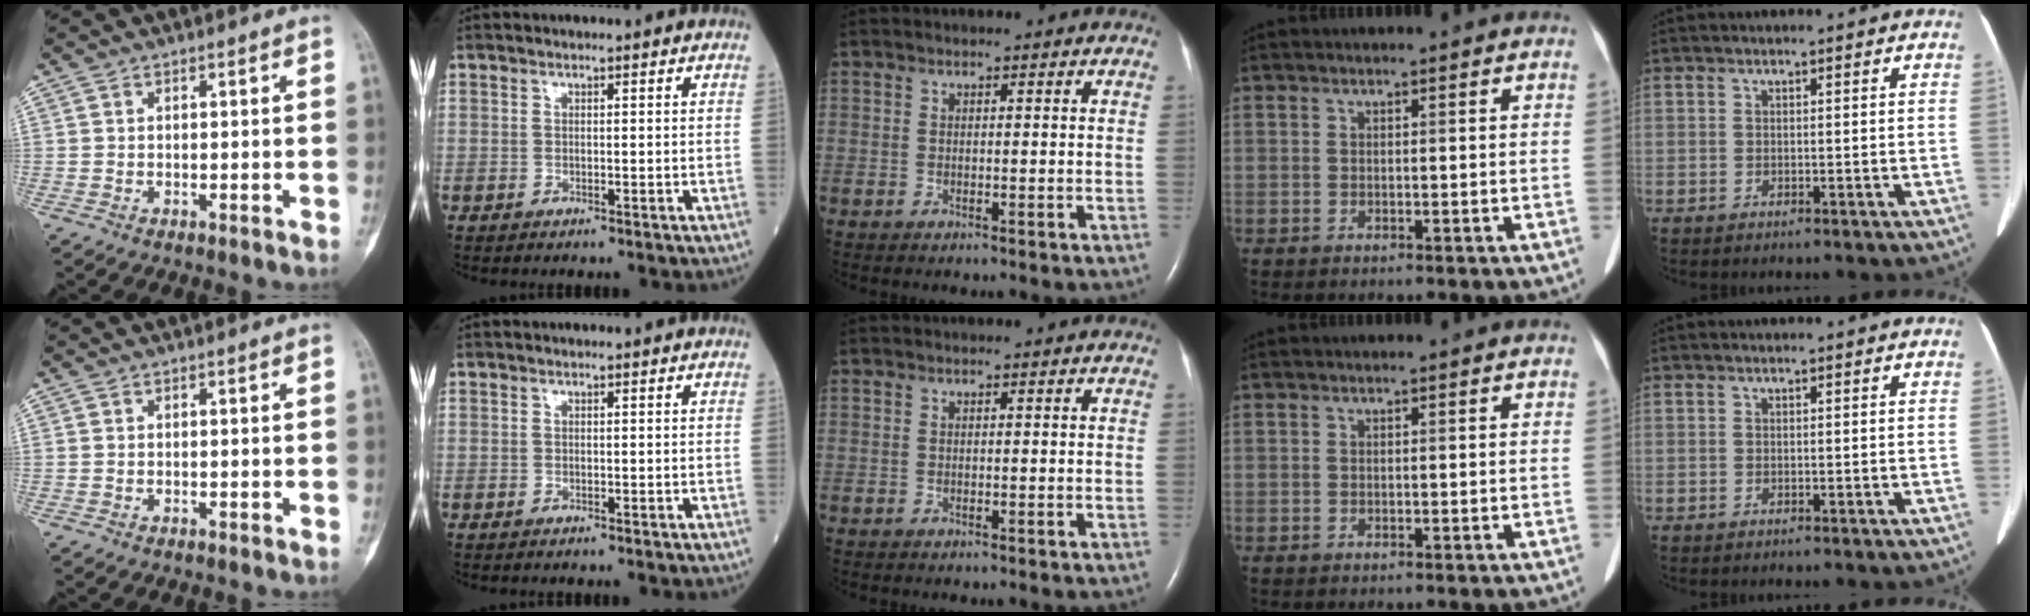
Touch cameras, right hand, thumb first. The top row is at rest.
{}